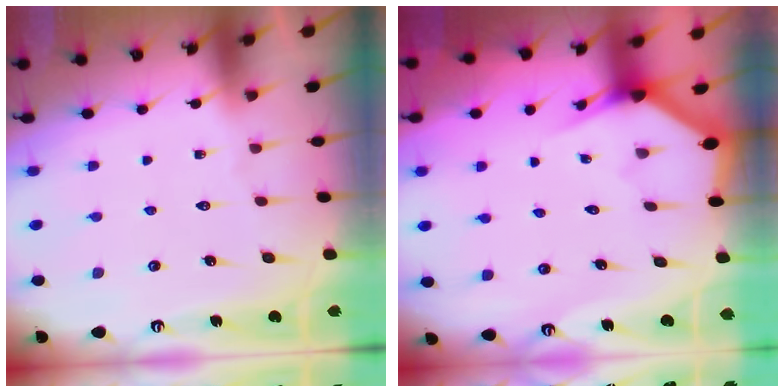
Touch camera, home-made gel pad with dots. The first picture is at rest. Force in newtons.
{"total": 2.9, "press": 2.9, "slide": 0.1}